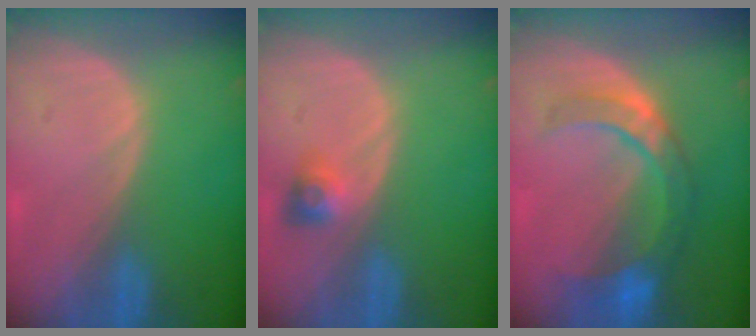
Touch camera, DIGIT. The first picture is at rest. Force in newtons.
{"total": 3.0, "press": 2.7, "slide": 1.3}
{"total": 8.3, "press": 7.7, "slide": 3.3}